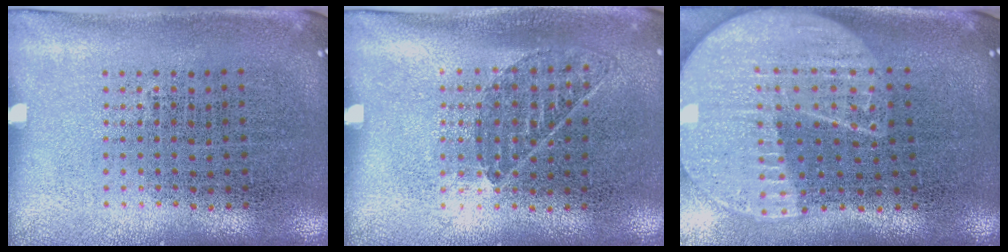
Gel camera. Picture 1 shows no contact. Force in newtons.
{"total": 0.9, "press": 0.7, "slide": 0.6}
{"total": 2.3, "press": 2.0, "slide": 1.1}